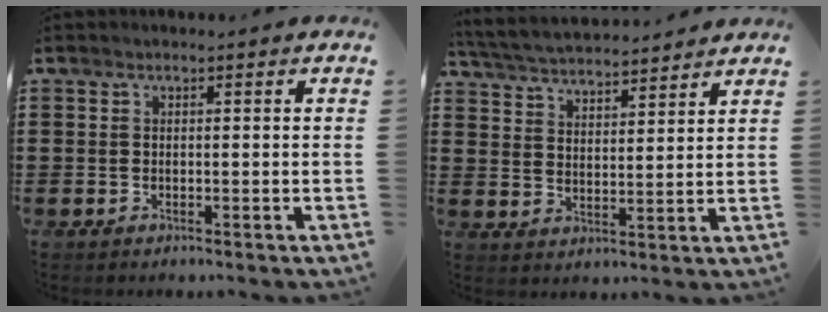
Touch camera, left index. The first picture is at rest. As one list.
[{"total": 4.3, "force": [4.3, 0.1, 0.5], "torque": [-0.031, -0.025, 0.073]}]